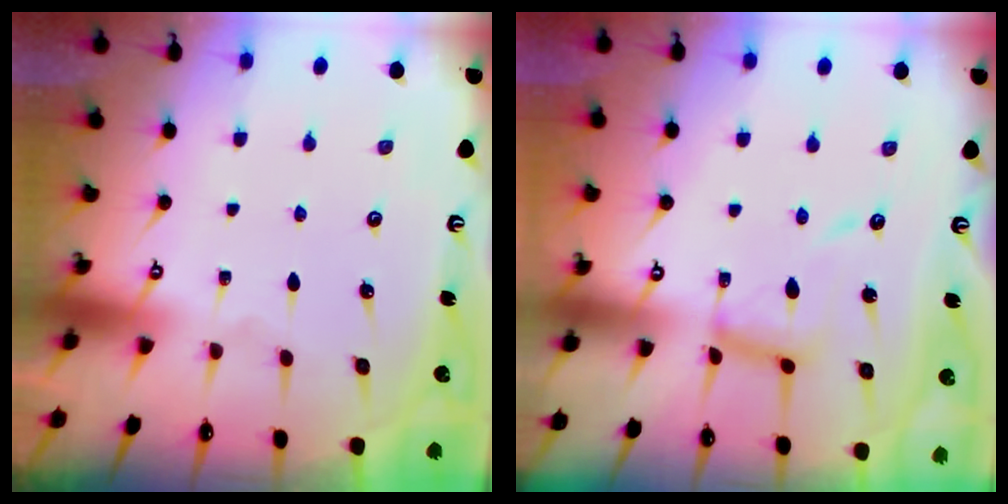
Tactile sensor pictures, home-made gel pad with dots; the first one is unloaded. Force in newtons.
{"total": 10.8, "press": 10.7, "slide": 0.9}